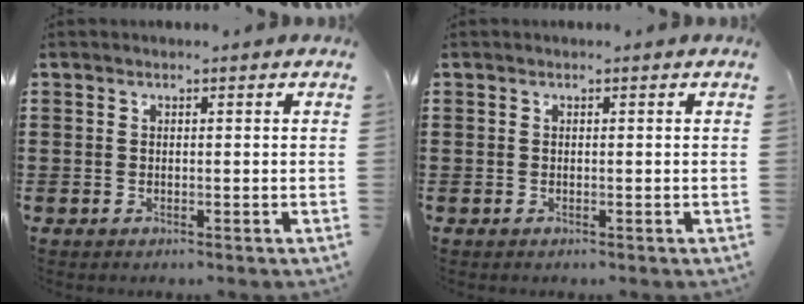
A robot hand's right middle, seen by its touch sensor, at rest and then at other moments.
{"total": 0.0}